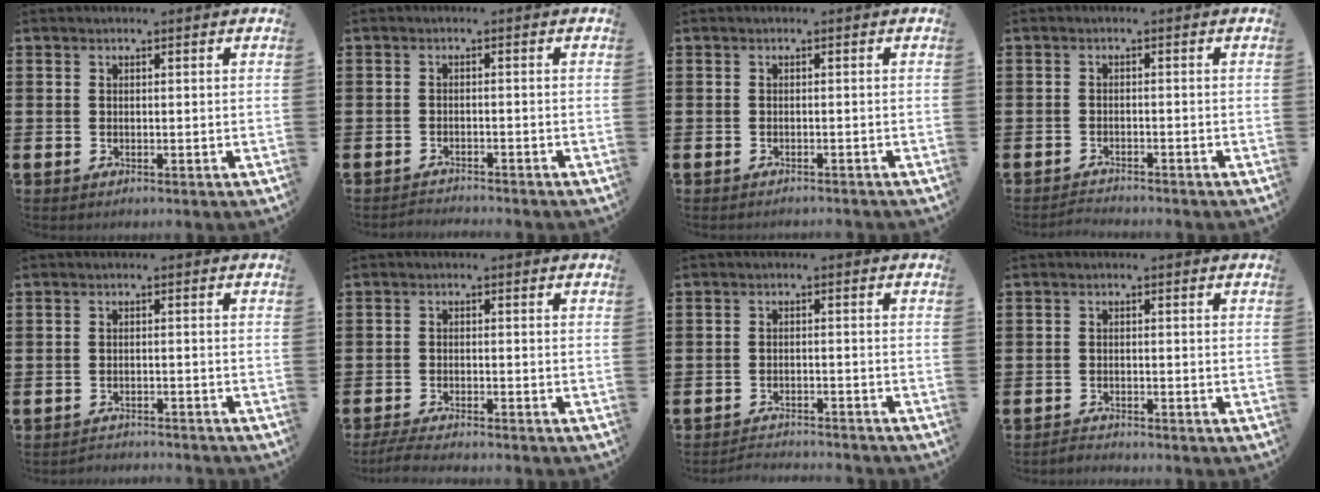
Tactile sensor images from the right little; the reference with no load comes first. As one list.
[{"total": 1.3, "force": [-1.3, -0.1, -0.1], "torque": [-0.001, 0.004, -0.027]}, {"total": 0.6, "force": [-0.5, -0.1, 0.0], "torque": [0.000, -0.002, -0.011]}, {"total": 1.3, "force": [-1.3, 0.0, 0.0], "torque": [-0.003, 0.002, -0.026]}, {"total": 1.5, "force": [-1.5, -0.1, -0.2], "torque": [-0.002, 0.005, -0.033]}, {"total": 2.4, "force": [-2.2, 0.0, 0.9], "torque": [-0.014, 0.004, -0.042]}, {"total": 2.1, "force": [-2.1, -0.1, -0.1], "torque": [-0.004, 0.003, -0.045]}, {"total": 1.1, "force": [-1.1, 0.0, -0.1], "torque": [-0.003, 0.002, -0.024]}]